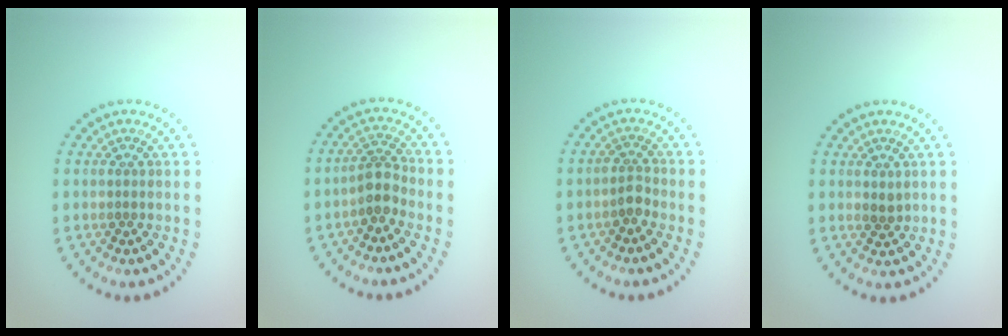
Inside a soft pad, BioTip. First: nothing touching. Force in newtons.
{"total": 2.3, "press": 1.9, "slide": 1.3}
{"total": 1.5, "press": 1.2, "slide": 1.0}
{"total": 1.0, "press": 0.9, "slide": 0.3}